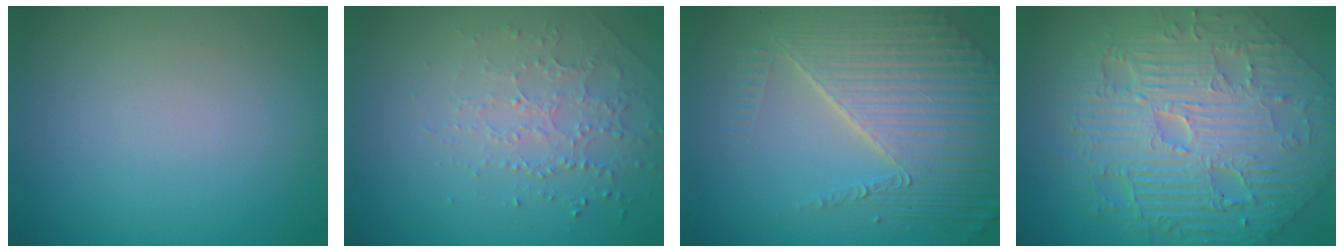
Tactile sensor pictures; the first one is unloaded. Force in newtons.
{"total": 1.7, "press": 1.5, "slide": 0.8}
{"total": 8.2, "press": 5.5, "slide": 6.1}
{"total": 11.6, "press": 7.8, "slide": 8.7}